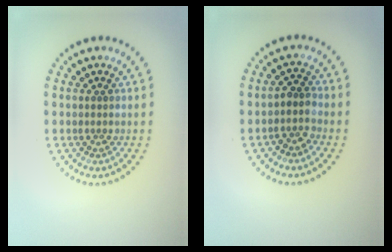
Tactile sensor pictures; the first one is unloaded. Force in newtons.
{"total": 1.7, "press": 1.5, "slide": 1.0}